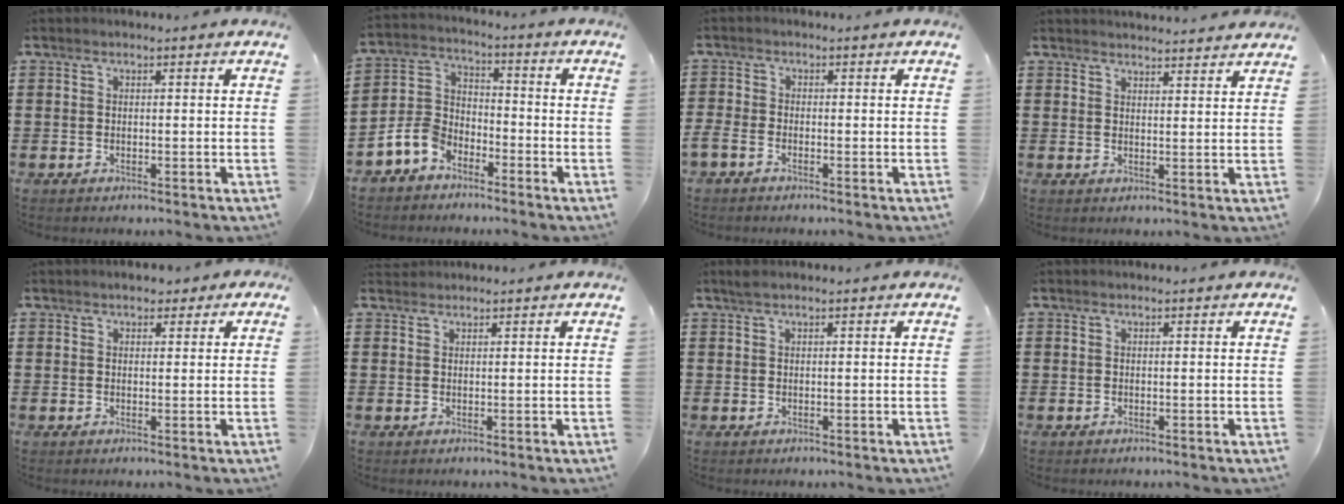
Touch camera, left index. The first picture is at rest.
{"total": 6.4, "force": [-4.5, 4.0, 2.4], "torque": [-0.082, 0.007, -0.096]}
{"total": 1.7, "force": [-1.4, 0.5, 0.8], "torque": [-0.031, -0.002, -0.032]}
{"total": 2.4, "force": [2.4, -0.1, -0.2], "torque": [0.003, -0.012, 0.044]}
{"total": 1.8, "force": [1.1, 1.1, 0.8], "torque": [-0.012, 0.005, 0.018]}
{"total": 1.0, "force": [0.9, 0.2, 0.0], "torque": [-0.002, 0.001, 0.019]}
{"total": 0.7, "force": [0.4, 0.0, 0.5], "torque": [-0.010, 0.001, 0.007]}
{"total": 0.0}